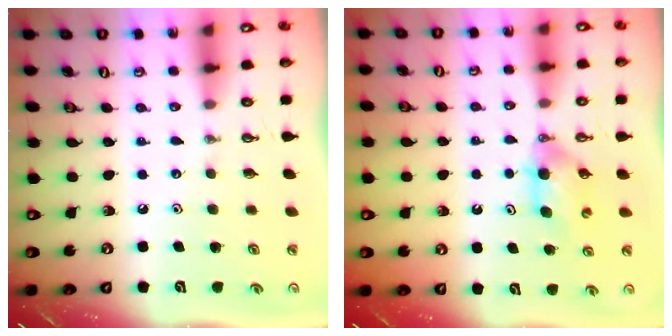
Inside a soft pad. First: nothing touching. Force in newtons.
{"total": 4.5, "press": 4.3, "slide": 1.4}